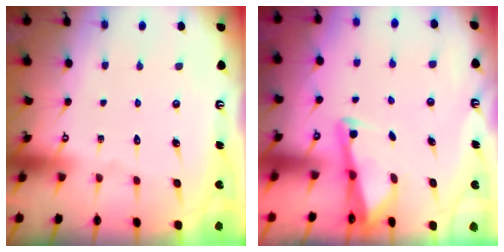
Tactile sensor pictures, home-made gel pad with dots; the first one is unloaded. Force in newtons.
{"total": 2.6, "press": 2.6, "slide": 0.1}